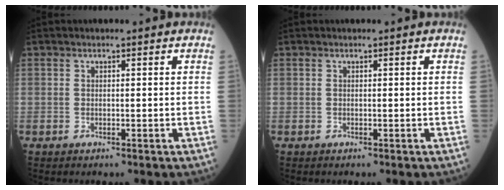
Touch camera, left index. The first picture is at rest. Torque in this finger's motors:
{"motor_torque": [0.07, 0.15, 0.00, 0.01]}